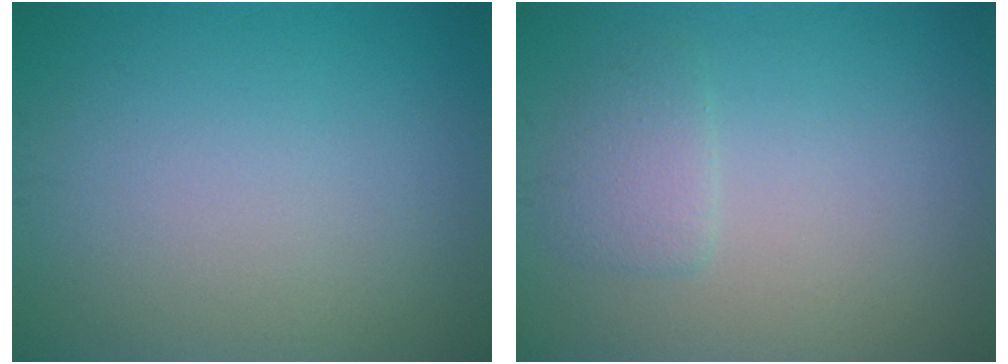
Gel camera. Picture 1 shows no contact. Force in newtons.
{"total": 1.7, "press": 1.6, "slide": 0.2}